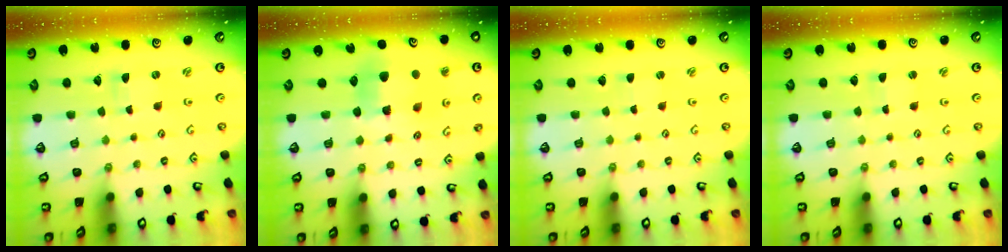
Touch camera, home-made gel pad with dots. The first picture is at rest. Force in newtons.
{"total": 9.5, "press": 9.4, "slide": 1.4}
{"total": 0.0}
{"total": 0.6, "press": 0.6, "slide": 0.1}